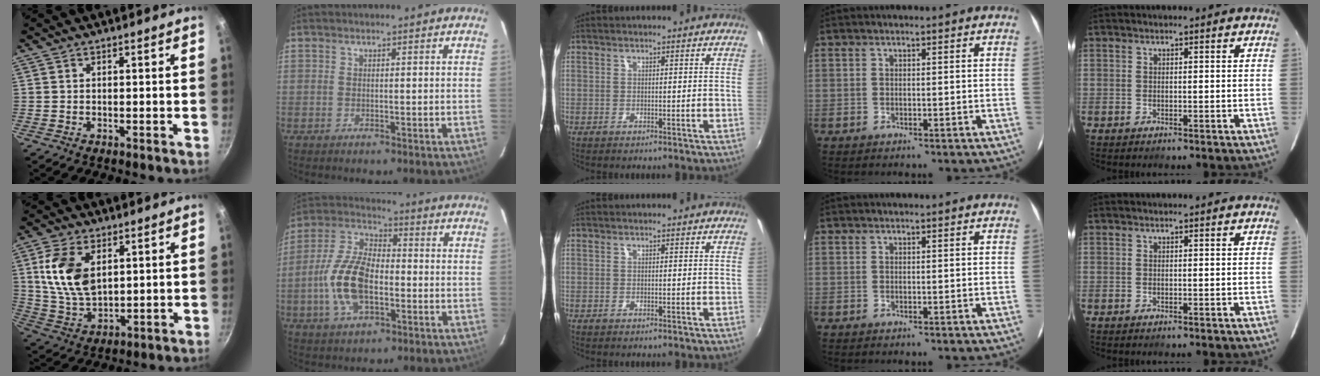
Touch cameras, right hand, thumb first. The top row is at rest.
{"thumb": {"total": 12.9, "force": [3.8, 7.9, 9.5], "torque": [-0.170, -0.021, 0.082]}, "index": {"total": 13.9, "force": [-3.3, 7.1, 11.5], "torque": [-0.246, 0.009, -0.064]}}